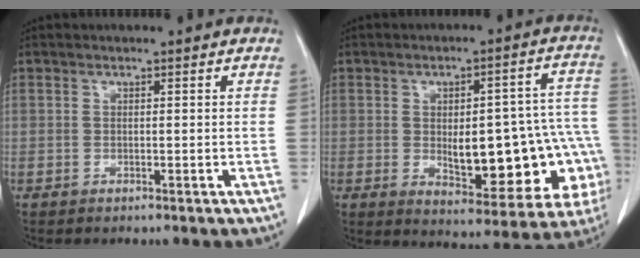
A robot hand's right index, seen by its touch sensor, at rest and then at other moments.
{"total": 19.7, "force": [-3.4, 7.3, 18.0], "torque": [-0.162, 0.035, -0.017]}